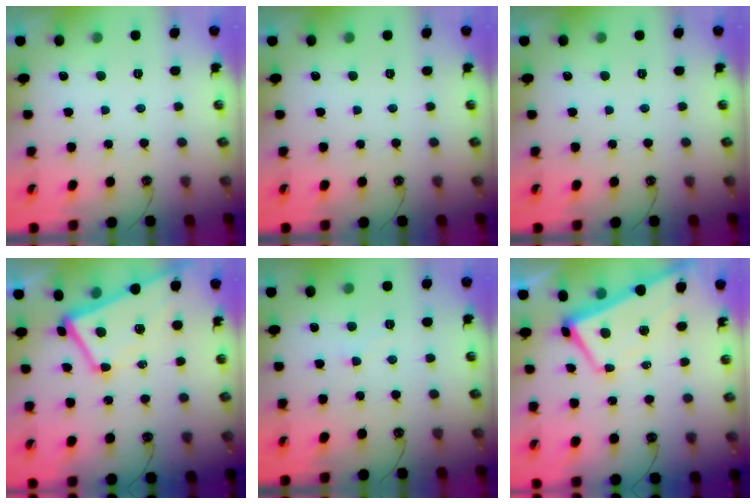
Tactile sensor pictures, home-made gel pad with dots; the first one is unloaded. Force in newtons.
{"total": 0.0}
{"total": 0.0}
{"total": 1.4, "press": 1.1, "slide": 0.9}
{"total": 3.6, "press": 3.5, "slide": 0.4}
{"total": 0.9, "press": 0.2, "slide": 0.9}